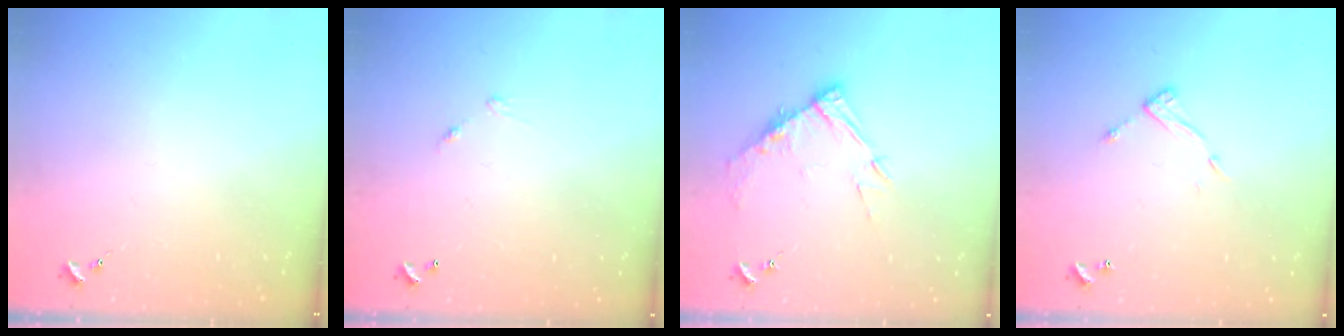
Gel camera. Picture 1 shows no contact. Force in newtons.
{"total": 4.9, "press": 4.9, "slide": 0.3}
{"total": 10.1, "press": 10.0, "slide": 1.1}
{"total": 7.9, "press": 7.9, "slide": 0.3}